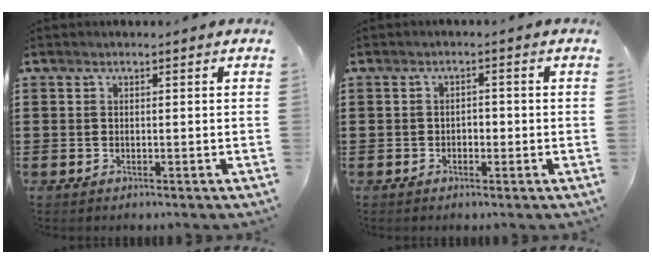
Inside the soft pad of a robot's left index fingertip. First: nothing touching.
{"total": 1.3, "force": [-0.6, 0.9, 0.7], "torque": [-0.017, 0.003, -0.015]}